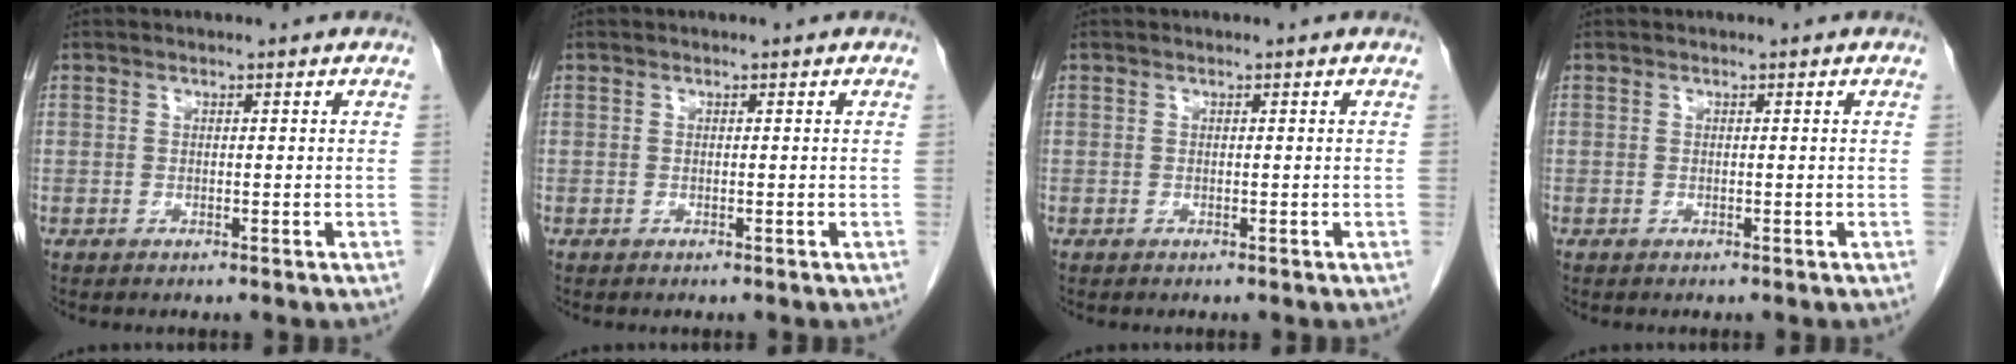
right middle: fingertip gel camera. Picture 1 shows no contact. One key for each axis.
{"total": 0.0}
{"total": 0.0}
{"total": 0.0}